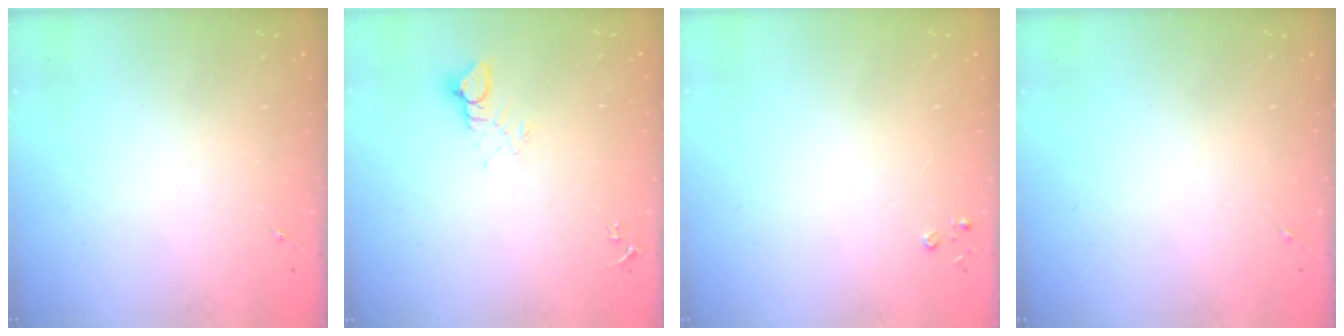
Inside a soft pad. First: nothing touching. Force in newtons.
{"total": 4.2, "press": 4.2, "slide": 0.4}
{"total": 2.2, "press": 2.2, "slide": 0.3}
{"total": 0.0}